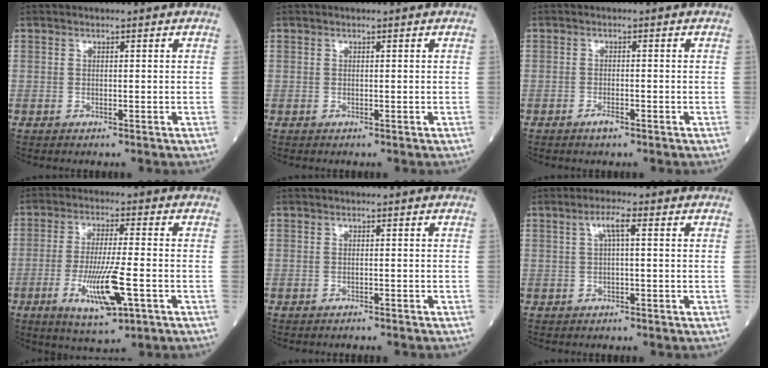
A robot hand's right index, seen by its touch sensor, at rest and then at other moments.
{"total": 0.0}
{"total": 1.7, "force": [-1.1, 0.4, 1.3], "torque": [-0.023, -0.001, -0.018]}
{"total": 10.4, "force": [-3.5, 1.3, 9.7], "torque": [-0.181, -0.017, -0.058]}
{"total": 2.2, "force": [-2.0, 0.2, 0.8], "torque": [-0.017, -0.002, -0.024]}
{"total": 2.9, "force": [0.8, 0.3, 2.8], "torque": [-0.055, 0.011, 0.015]}